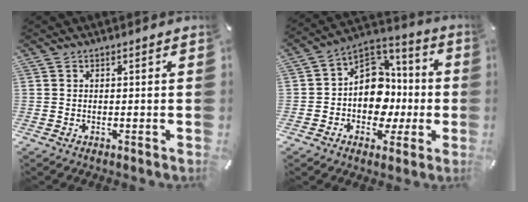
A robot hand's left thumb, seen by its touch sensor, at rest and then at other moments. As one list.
[{"total": 13.9, "force": [-2.1, 11.8, 7.0], "torque": [-0.117, 0.005, -0.030]}]